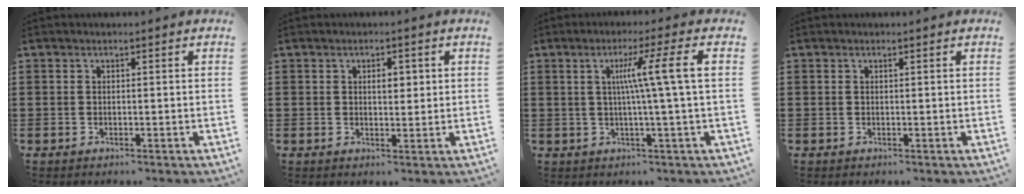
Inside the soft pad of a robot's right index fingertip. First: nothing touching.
{"total": 2.7, "force": [0.6, 1.5, 2.2], "torque": [-0.030, 0.004, 0.004]}
{"total": 8.8, "force": [1.5, -1.1, 8.6], "torque": [-0.163, 0.001, 0.012]}
{"total": 0.0}